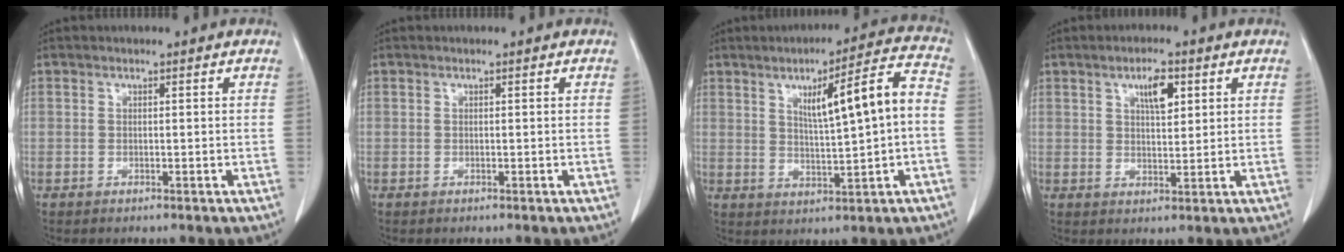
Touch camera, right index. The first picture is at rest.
{"total": 0.0}
{"total": 10.8, "force": [1.2, 0.6, 10.7], "torque": [-0.161, 0.018, 0.024]}
{"total": 4.6, "force": [2.2, 1.4, 3.8], "torque": [-0.066, -0.001, 0.037]}